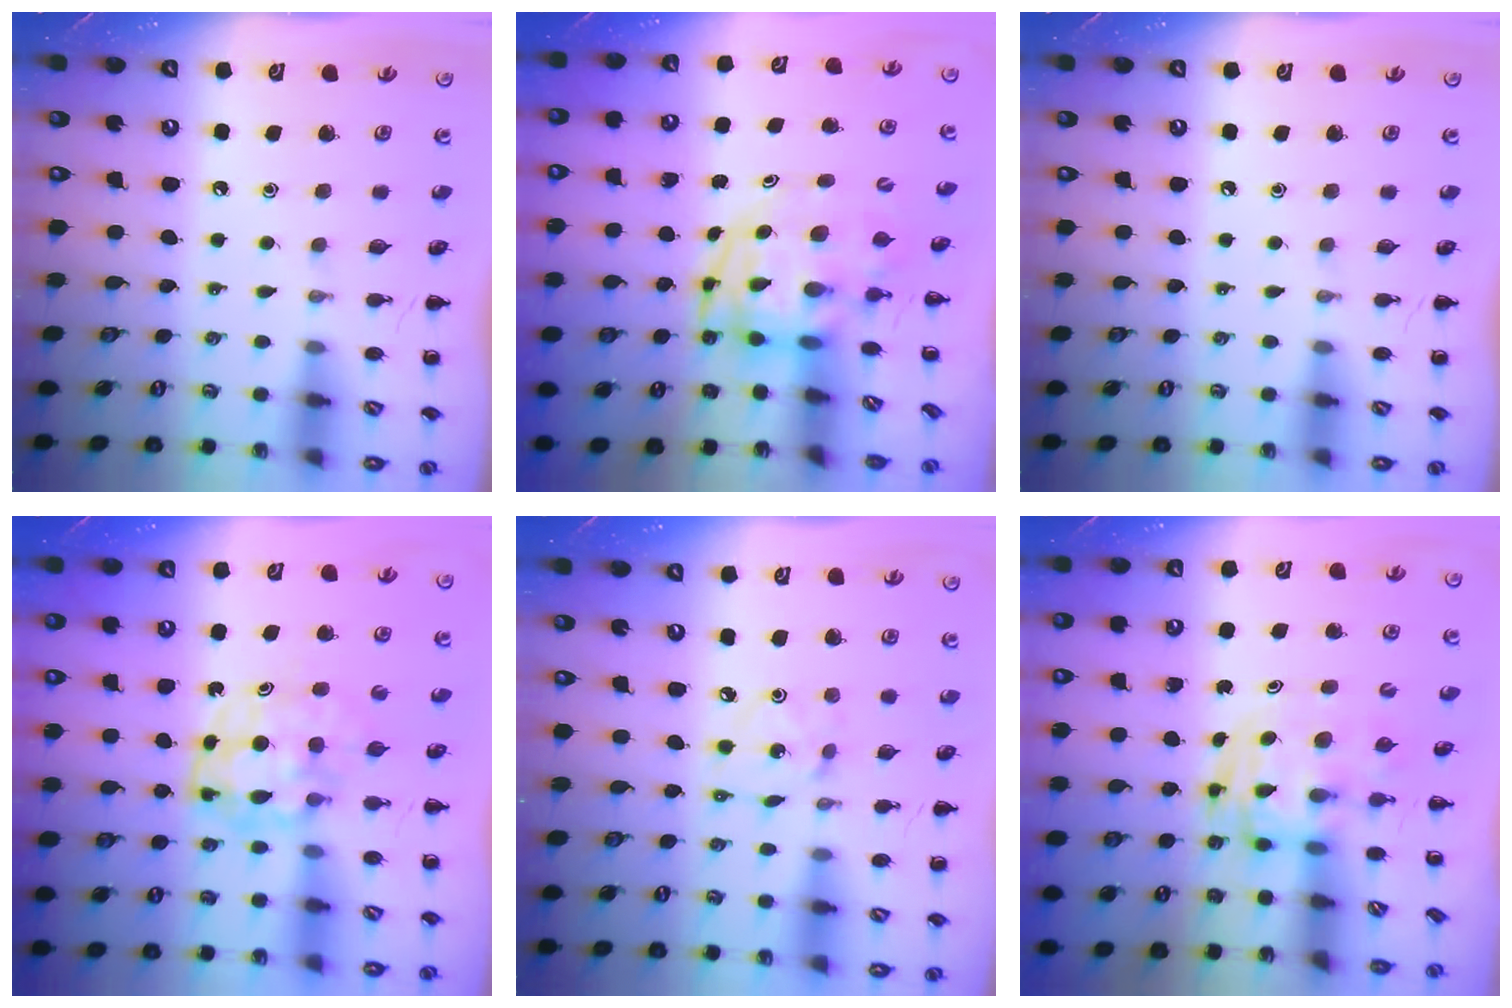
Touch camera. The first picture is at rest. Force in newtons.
{"total": 4.1, "press": 4.0, "slide": 0.9}
{"total": 0.0}
{"total": 5.7, "press": 5.6, "slide": 0.9}
{"total": 2.1, "press": 2.0, "slide": 0.6}
{"total": 3.4, "press": 3.3, "slide": 0.6}